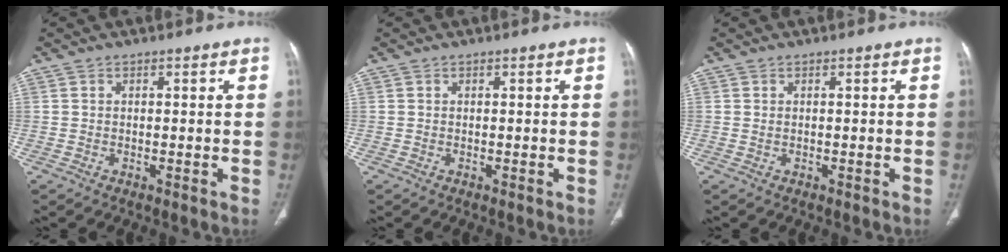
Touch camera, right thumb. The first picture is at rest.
{"total": 0.0}
{"total": 0.0}